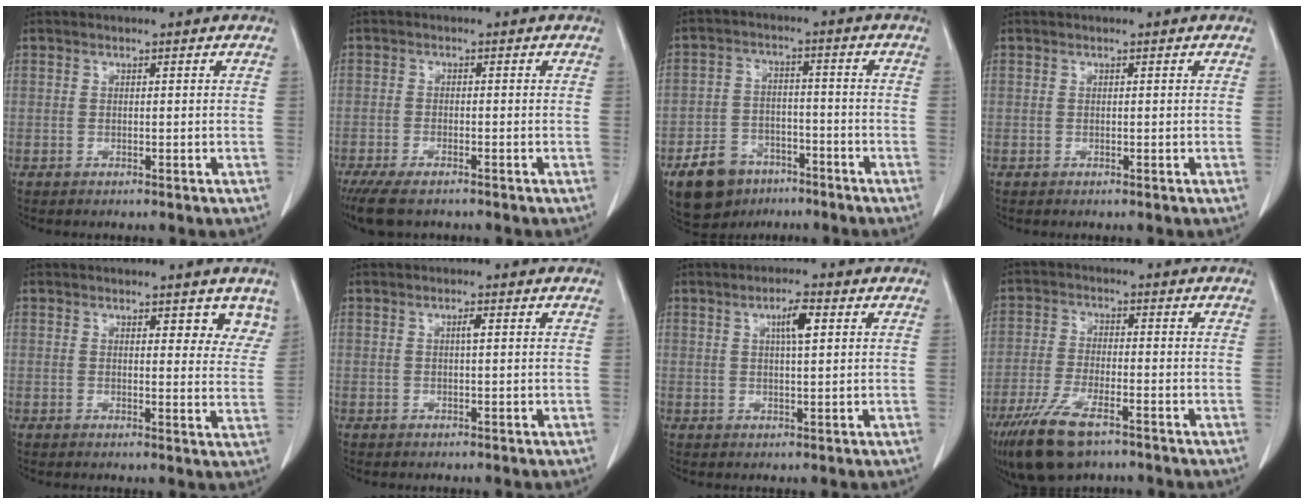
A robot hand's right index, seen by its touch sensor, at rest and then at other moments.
{"total": 6.5, "force": [-5.0, 2.0, 3.7], "torque": [-0.060, -0.013, -0.081]}
{"total": 8.9, "force": [-5.7, 5.9, 3.3], "torque": [-0.068, 0.011, -0.090]}
{"total": 0.0}
{"total": 6.1, "force": [4.8, 2.2, 3.0], "torque": [-0.009, -0.013, 0.048]}
{"total": 1.1, "force": [0.4, 0.2, 1.0], "torque": [-0.016, 0.002, 0.006]}
{"total": 4.1, "force": [1.6, 0.7, 3.7], "torque": [-0.062, 0.001, 0.027]}
{"total": 10.1, "force": [-6.6, 2.9, 7.1], "torque": [-0.140, -0.021, -0.117]}